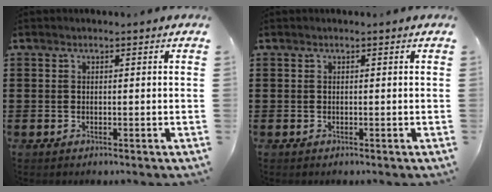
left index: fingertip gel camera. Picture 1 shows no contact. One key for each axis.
{"total": 0.0}